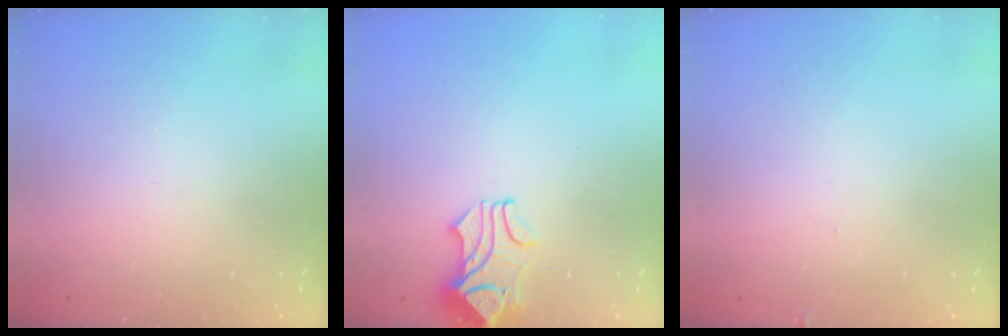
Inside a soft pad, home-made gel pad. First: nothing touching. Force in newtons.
{"total": 1.8, "press": 1.4, "slide": 1.0}
{"total": 0.0}